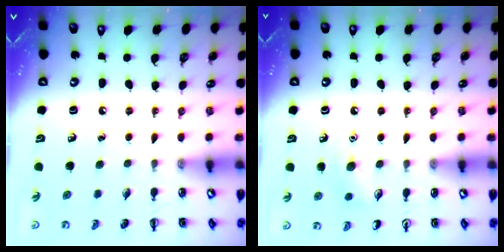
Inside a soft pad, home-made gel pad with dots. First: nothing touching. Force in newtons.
{"total": 7.3, "press": 7.0, "slide": 2.1}